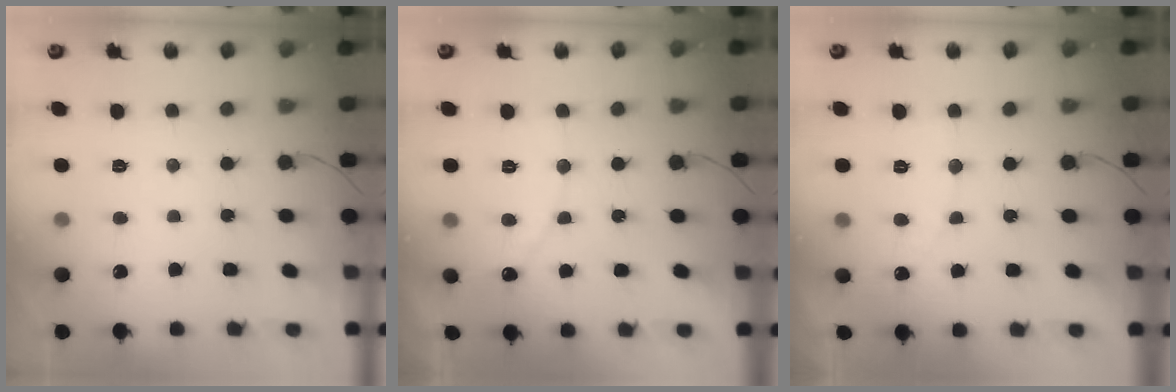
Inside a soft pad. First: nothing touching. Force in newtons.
{"total": 5.8, "press": 5.8, "slide": 0.2}
{"total": 3.9, "press": 3.9, "slide": 0.3}